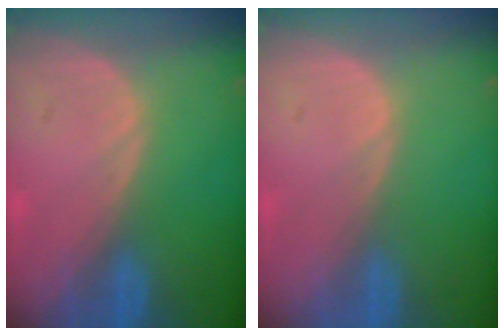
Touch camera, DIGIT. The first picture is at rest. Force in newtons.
{"total": 0.0}